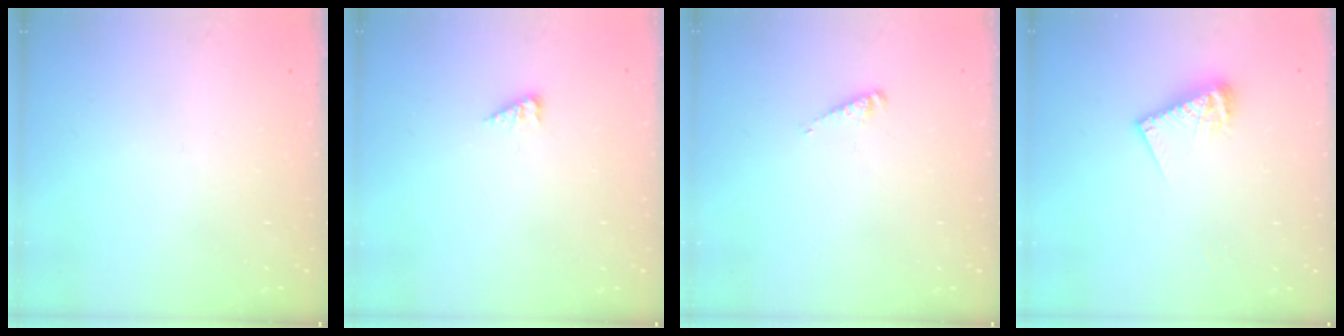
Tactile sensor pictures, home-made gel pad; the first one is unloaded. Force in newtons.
{"total": 2.9, "press": 2.9, "slide": 0.5}
{"total": 2.8, "press": 2.7, "slide": 0.3}
{"total": 9.1, "press": 9.1, "slide": 0.9}